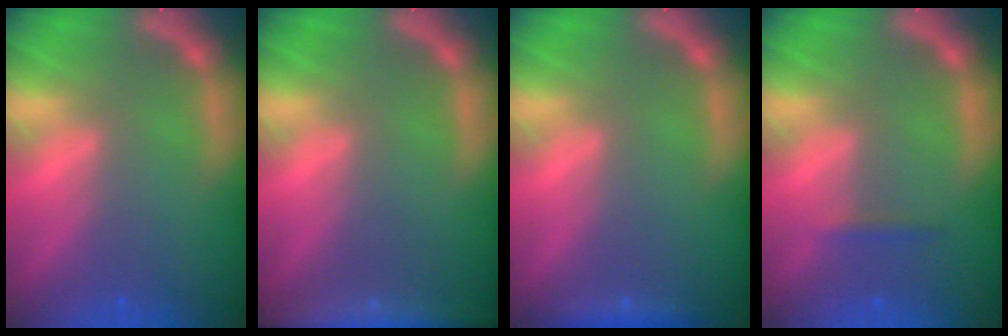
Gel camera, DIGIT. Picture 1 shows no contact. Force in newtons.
{"total": 7.4}
{"total": 1.4}
{"total": 0.9}